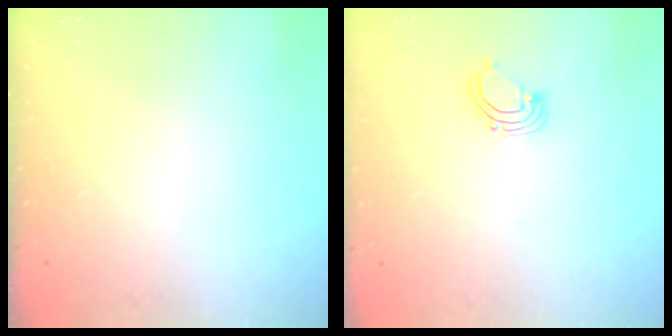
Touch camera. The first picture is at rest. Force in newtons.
{"total": 2.9, "press": 2.9, "slide": 0.3}